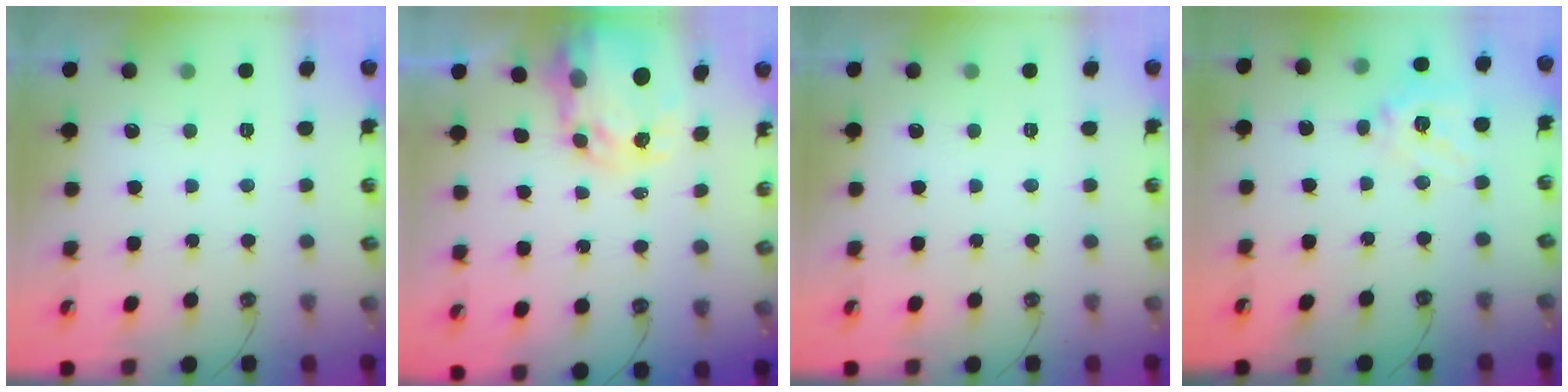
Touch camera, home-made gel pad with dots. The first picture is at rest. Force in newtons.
{"total": 6.1, "press": 6.1, "slide": 0.6}
{"total": 0.0}
{"total": 14.4, "press": 14.2, "slide": 2.2}